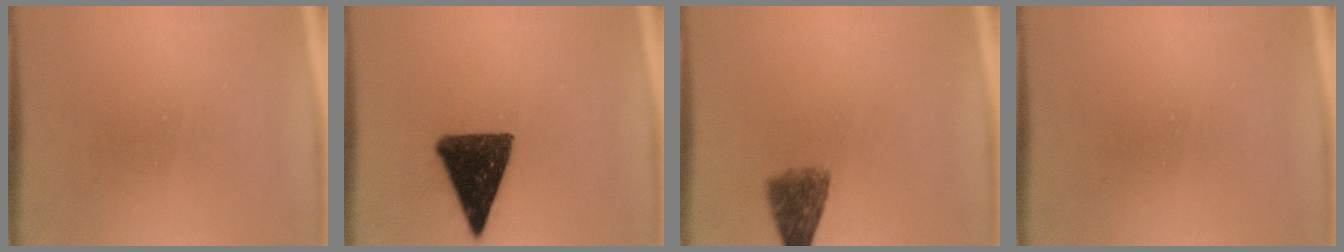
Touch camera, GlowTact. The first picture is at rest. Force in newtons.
{"total": 11.5}
{"total": 5.1}
{"total": 0.0}